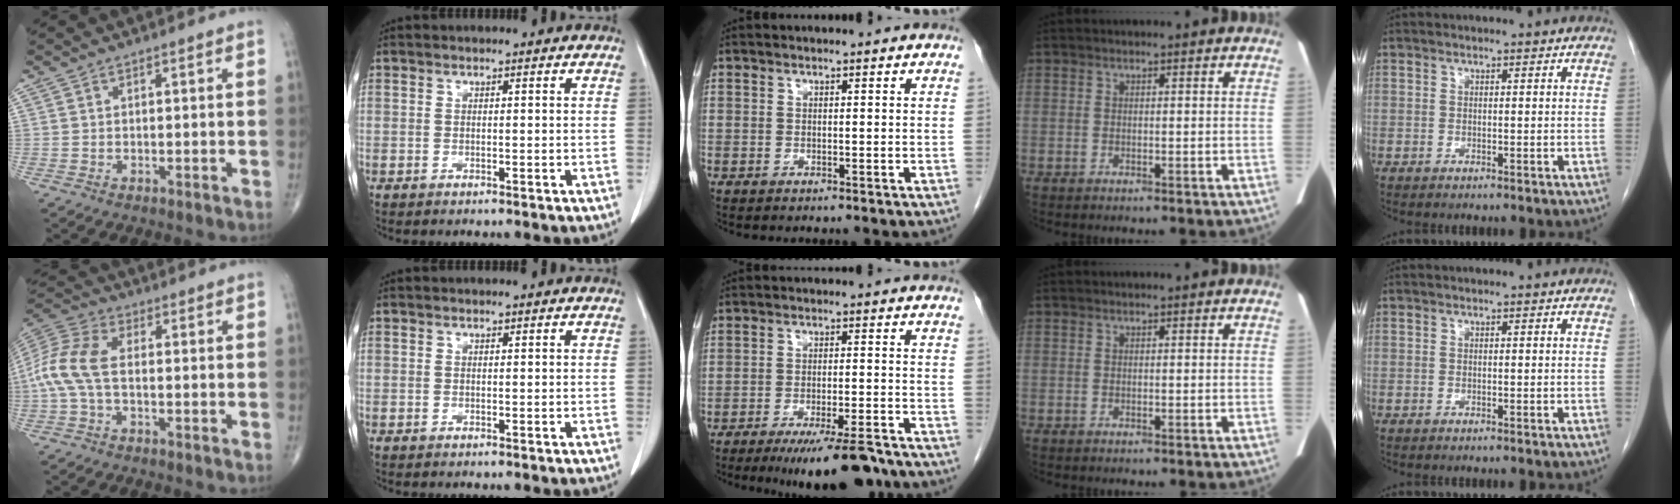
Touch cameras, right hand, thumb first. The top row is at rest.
{"thumb": {"total": 10.1, "force": [-0.7, 5.5, 8.5], "torque": [-0.197, 0.028, -0.021]}, "middle": {"total": 10.8, "force": [-8.6, 1.4, 6.2], "torque": [-0.084, -0.012, -0.132]}}